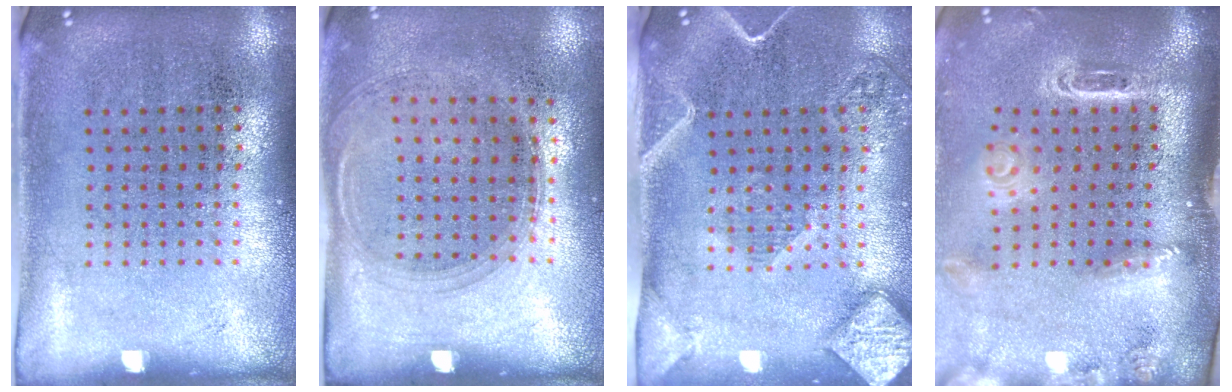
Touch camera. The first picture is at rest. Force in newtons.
{"total": 1.3, "press": 1.1, "slide": 0.7}
{"total": 2.6, "press": 2.1, "slide": 1.5}
{"total": 2.9, "press": 2.1, "slide": 2.0}